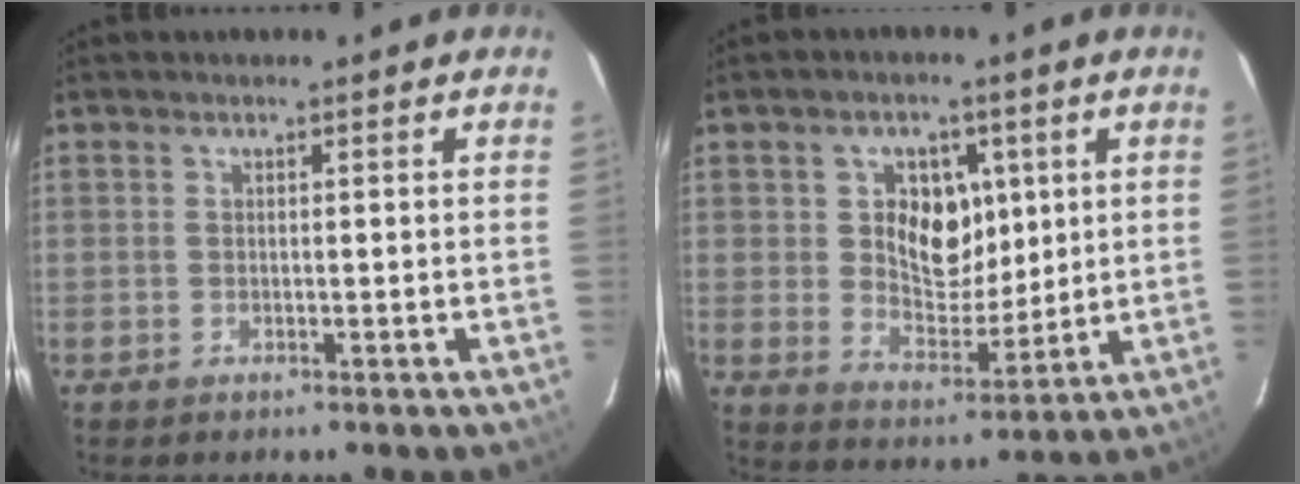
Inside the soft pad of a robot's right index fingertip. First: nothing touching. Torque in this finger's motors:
{"motor_torque": [0.65, 0.17, 0.26, 0.08]}